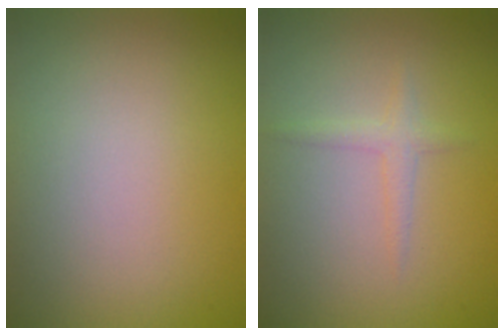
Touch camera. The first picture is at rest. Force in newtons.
{"total": 1.3, "press": 1.3, "slide": 0.1}